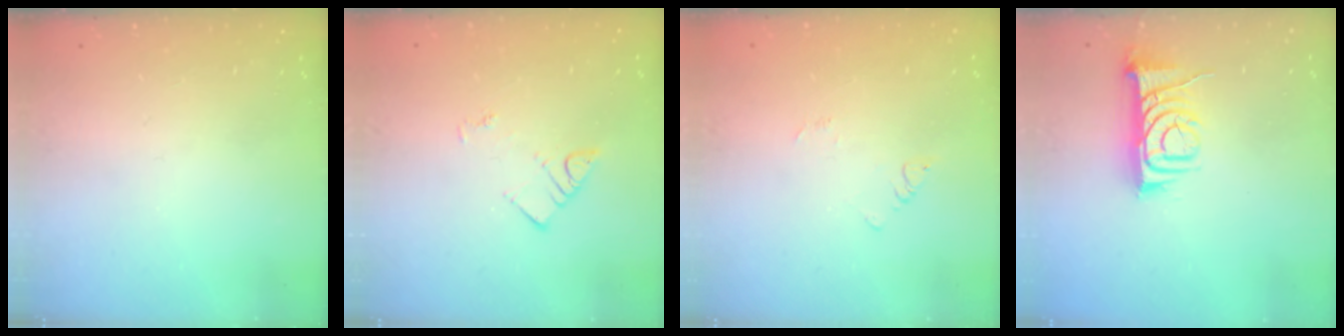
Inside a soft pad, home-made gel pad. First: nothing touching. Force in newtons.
{"total": 3.5, "press": 3.5, "slide": 0.4}
{"total": 2.4, "press": 2.4, "slide": 0.3}
{"total": 8.1, "press": 8.1, "slide": 0.6}